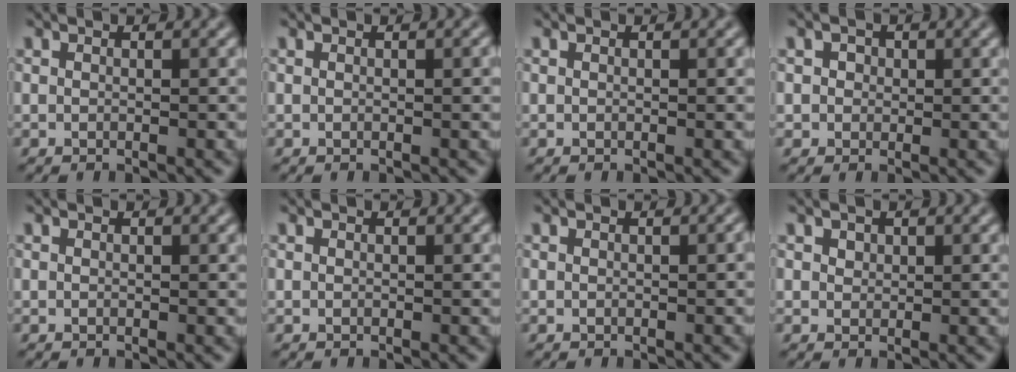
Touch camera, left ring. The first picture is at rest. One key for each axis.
{"total": 0.6, "fx": 0.0, "fy": 0.0, "fz": 0.6, "tx": -0.006, "ty": 0.001, "tz": 0.000}
{"total": 0.0}
{"total": 1.5, "fx": 0.4, "fy": 1.4, "fz": 0.5, "tx": 0.004, "ty": 0.004, "tz": 0.002}
{"total": 0.0}
{"total": 0.0}
{"total": 0.0}
{"total": 1.0, "fx": 0.6, "fy": 0.8, "fz": 0.2, "tx": -0.003, "ty": -0.002, "tz": 0.009}